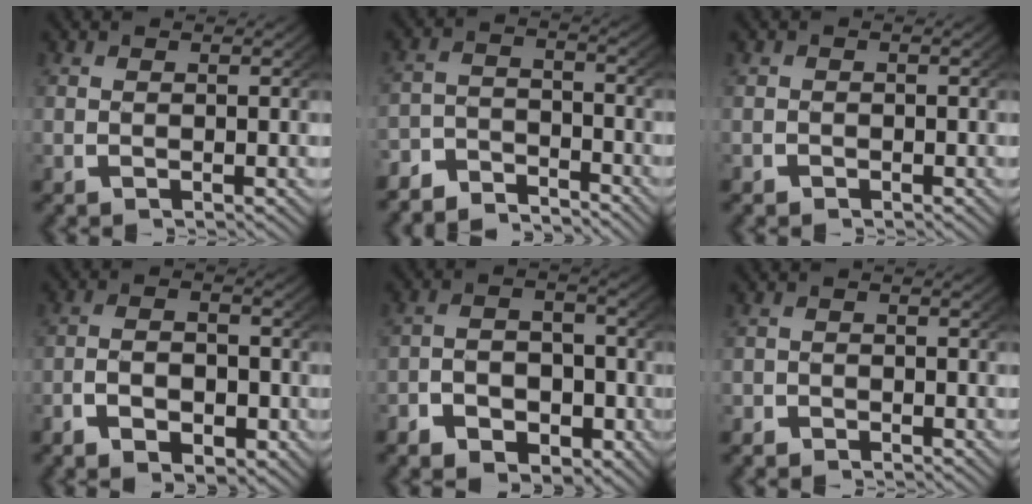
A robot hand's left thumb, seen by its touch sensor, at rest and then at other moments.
{"total": 4.8, "force": [-4.4, 1.7, 0.9], "torque": [-0.003, -0.016, -0.081]}
{"total": 1.2, "force": [-0.6, 1.0, 0.0], "torque": [0.003, -0.007, -0.012]}
{"total": 4.1, "force": [-1.4, 2.5, 2.9], "torque": [-0.054, -0.013, -0.026]}
{"total": 5.9, "force": [-2.3, 4.2, 3.5], "torque": [-0.055, -0.023, -0.035]}
{"total": 1.6, "force": [-1.3, 0.9, -0.2], "torque": [0.011, -0.008, -0.026]}